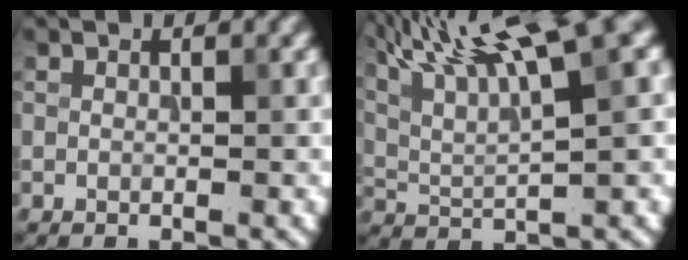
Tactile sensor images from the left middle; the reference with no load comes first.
{"total": 12.9, "force": [8.0, 3.0, 9.6], "torque": [-0.147, 0.037, 0.109]}